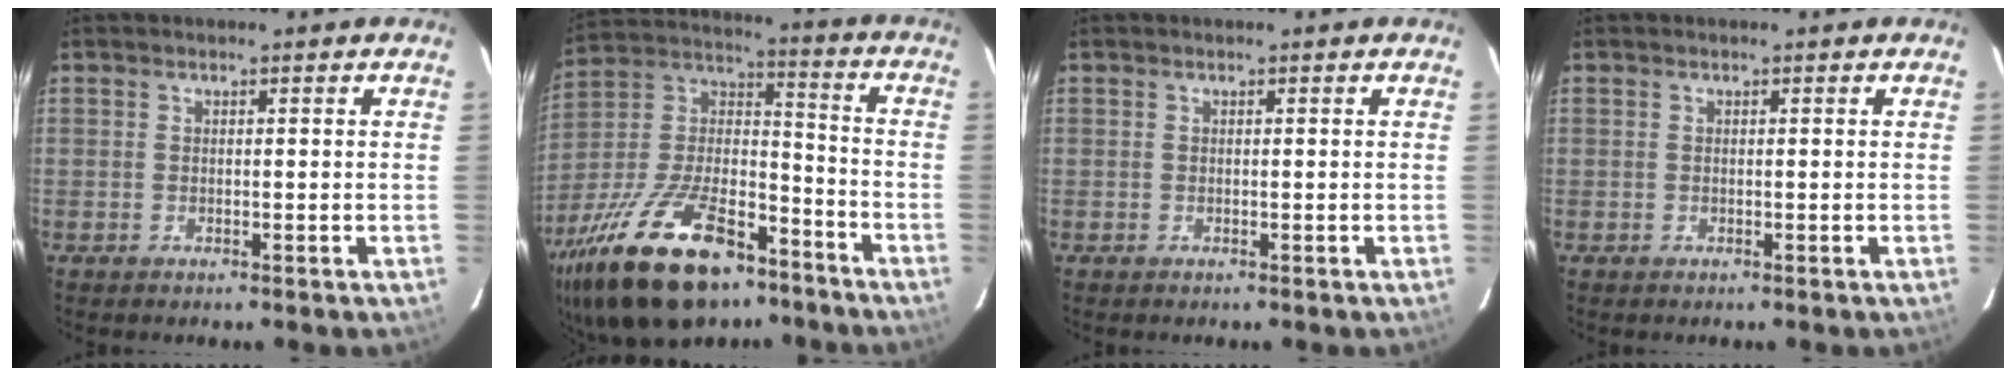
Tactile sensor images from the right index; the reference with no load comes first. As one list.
[{"total": 28.0, "force": [-17.7, 12.4, 17.8], "torque": [-0.354, -0.006, -0.287]}, {"total": 0.0}, {"total": 0.0}]